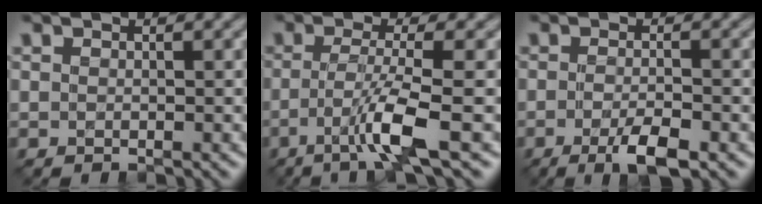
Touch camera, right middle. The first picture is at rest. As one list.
[{"total": 4.7, "force": [-2.1, 0.3, 4.2], "torque": [-0.074, -0.003, -0.043]}, {"total": 3.4, "force": [-2.1, 0.5, 2.6], "torque": [-0.044, -0.004, -0.033]}]